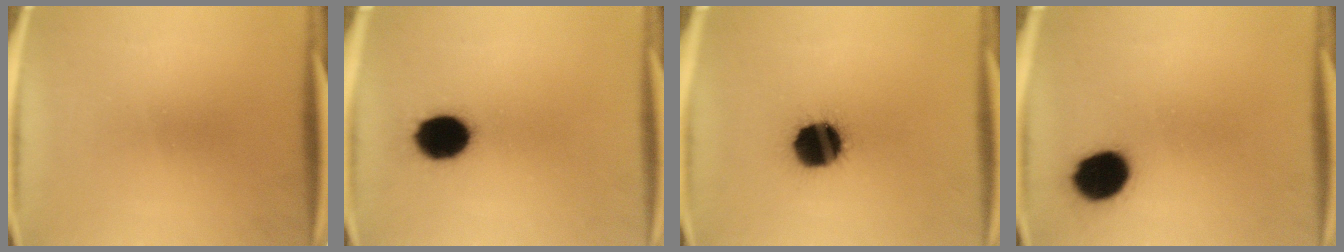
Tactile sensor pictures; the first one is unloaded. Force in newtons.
{"total": 12.2}
{"total": 16.2}
{"total": 11.3}